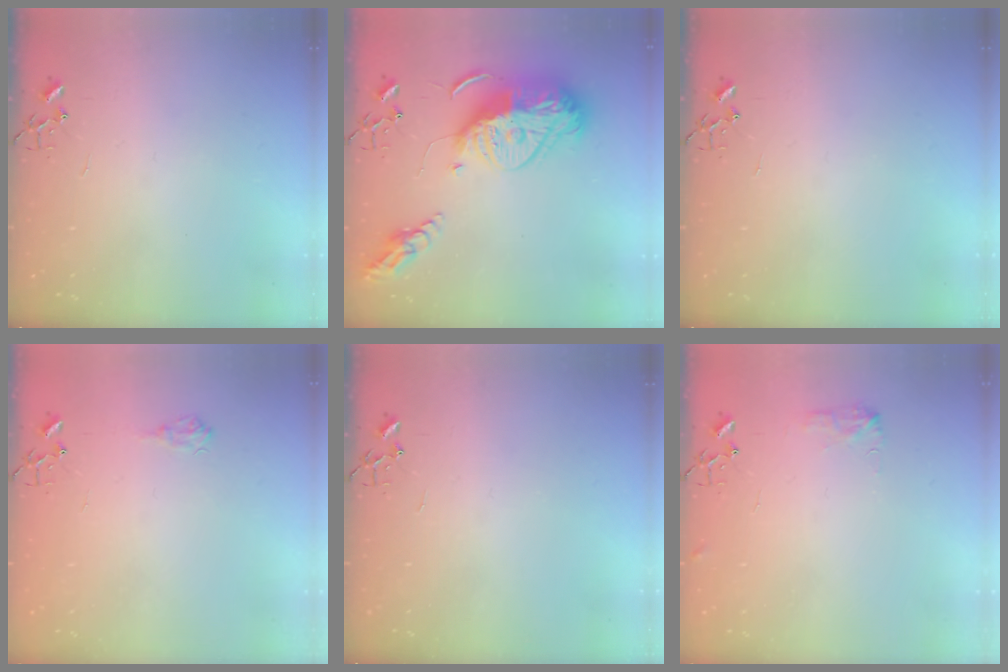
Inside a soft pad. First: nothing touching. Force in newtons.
{"total": 20.4, "press": 20.4, "slide": 1.7}
{"total": 0.0}
{"total": 7.0, "press": 6.9, "slide": 0.9}
{"total": 0.0}
{"total": 6.9, "press": 6.9, "slide": 0.3}